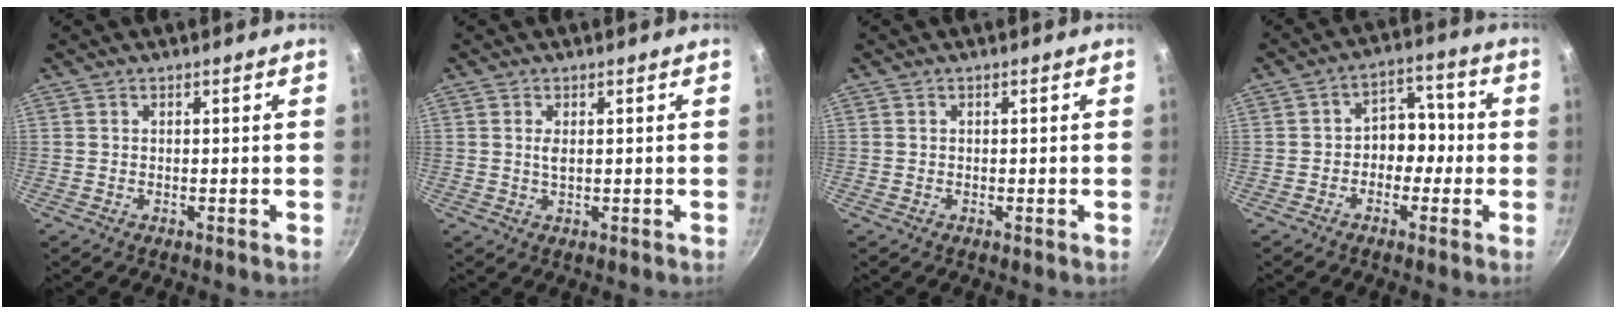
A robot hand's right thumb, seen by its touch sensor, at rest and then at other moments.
{"total": 1.7, "force": [0.3, 0.8, 1.5], "torque": [-0.031, -0.002, 0.010]}
{"total": 0.0}
{"total": 7.5, "force": [-1.1, 5.6, 4.9], "torque": [-0.034, 0.035, -0.032]}